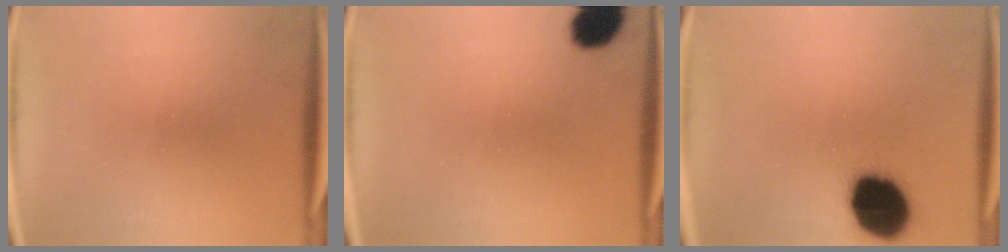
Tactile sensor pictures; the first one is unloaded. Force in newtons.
{"total": 6.7}
{"total": 16.1}